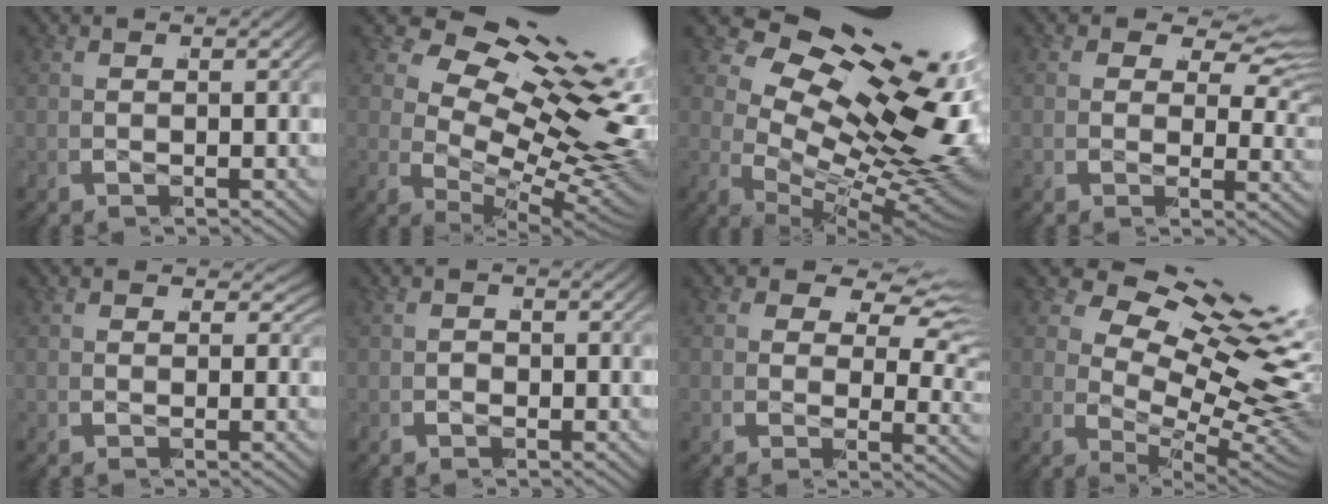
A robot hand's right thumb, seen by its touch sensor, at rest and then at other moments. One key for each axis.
{"total": 19.8, "fx": 0.9, "fy": 12.2, "fz": 15.6, "tx": -0.242, "ty": -0.033, "tz": 0.021}
{"total": 25.3, "fx": 0.8, "fy": 15.8, "fz": 19.7, "tx": -0.294, "ty": -0.033, "tz": 0.014}
{"total": 5.6, "fx": 1.8, "fy": 3.0, "fz": 4.3, "tx": -0.054, "ty": 0.003, "tz": 0.023}
{"total": 1.9, "fx": 0.5, "fy": 1.3, "fz": 1.2, "tx": -0.020, "ty": -0.008, "tz": 0.008}
{"total": 1.4, "fx": -0.7, "fy": 1.0, "fz": 0.6, "tx": -0.011, "ty": -0.004, "tz": -0.010}
{"total": 7.2, "fx": 2.1, "fy": 4.2, "fz": 5.4, "tx": -0.068, "ty": 0.004, "tz": 0.025}
{"total": 16.0, "fx": 1.1, "fy": 9.8, "fz": 12.7, "tx": -0.204, "ty": -0.032, "tz": 0.025}